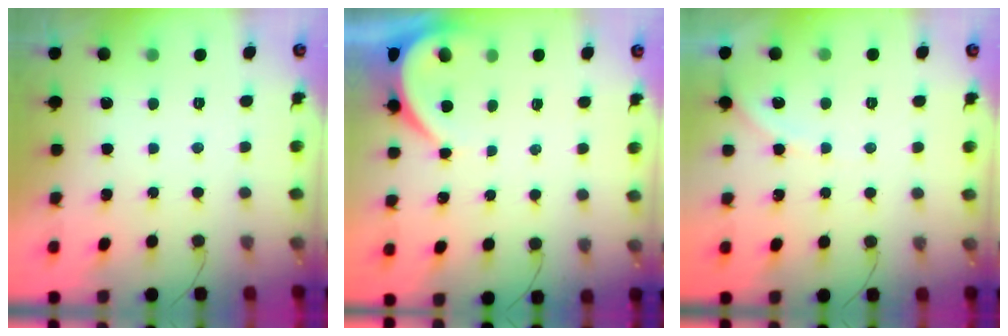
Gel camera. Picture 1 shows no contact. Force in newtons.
{"total": 4.0, "press": 3.9, "slide": 0.5}
{"total": 3.3, "press": 3.2, "slide": 0.6}